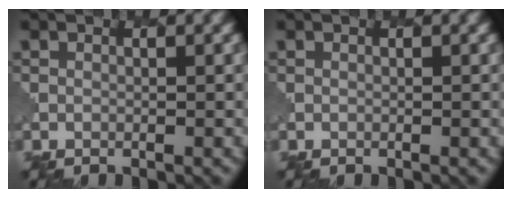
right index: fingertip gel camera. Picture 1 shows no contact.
{"total": 0.0}